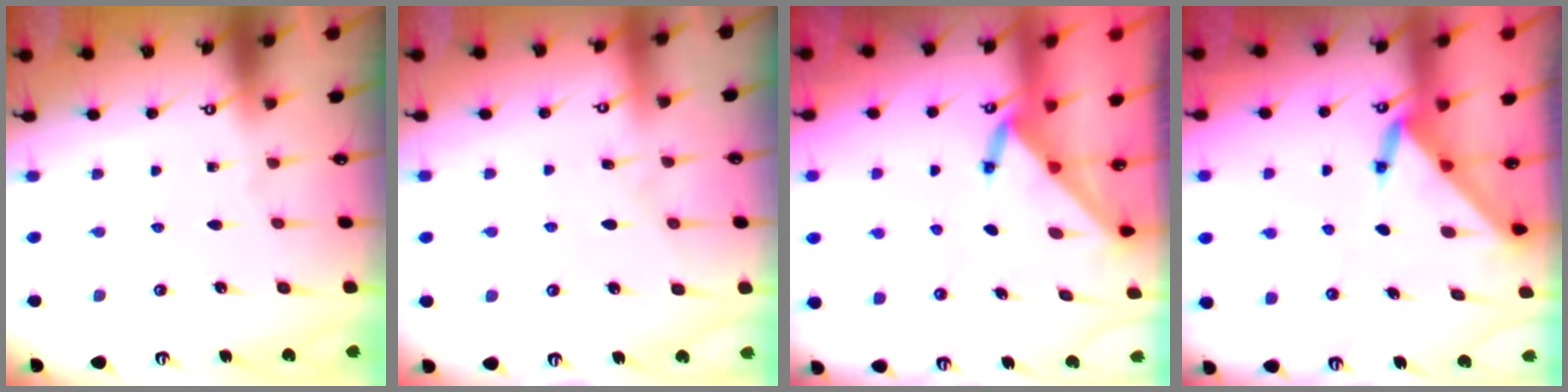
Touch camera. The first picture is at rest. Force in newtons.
{"total": 4.5, "press": 4.5, "slide": 0.5}
{"total": 3.4, "press": 3.4, "slide": 0.3}
{"total": 3.4, "press": 3.4, "slide": 0.2}